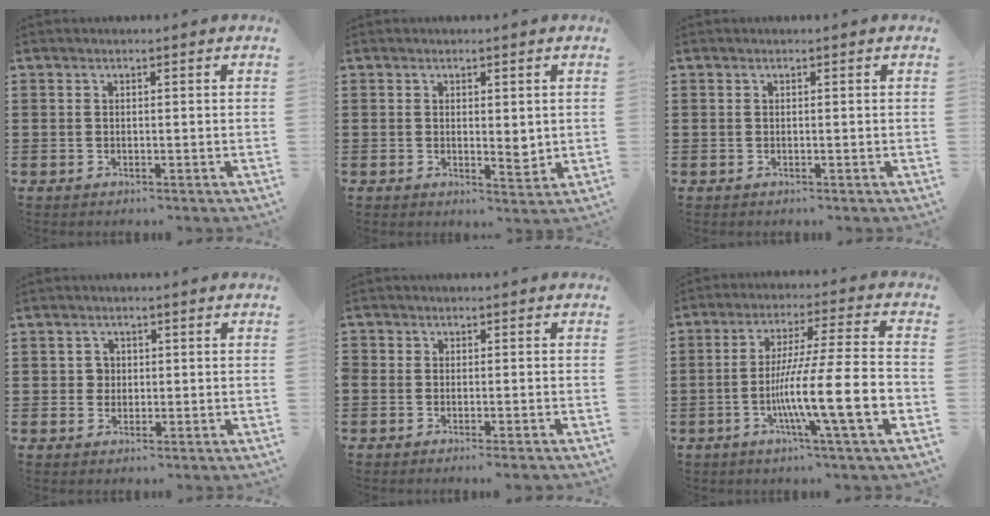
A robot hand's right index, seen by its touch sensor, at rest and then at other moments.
{"total": 2.4, "force": [0.7, 1.5, 1.8], "torque": [-0.019, -0.002, 0.010]}
{"total": 0.0}
{"total": 1.6, "force": [0.2, 1.5, 0.6], "torque": [-0.018, 0.006, 0.002]}
{"total": 1.1, "force": [-1.0, 0.2, 0.2], "torque": [-0.007, 0.002, -0.021]}
{"total": 13.5, "force": [-4.3, 0.9, 12.8], "torque": [-0.226, -0.012, -0.082]}